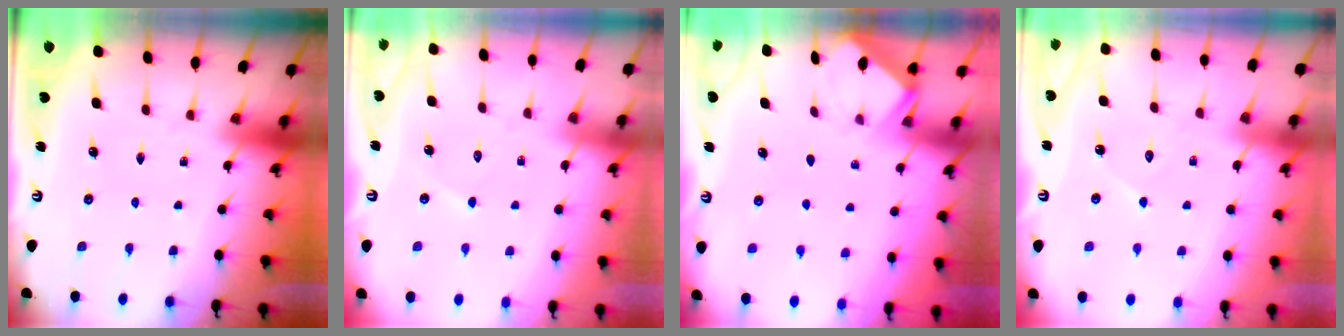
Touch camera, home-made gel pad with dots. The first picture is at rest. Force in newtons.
{"total": 2.8, "press": 2.8, "slide": 0.2}
{"total": 1.7, "press": 1.6, "slide": 0.2}
{"total": 6.7, "press": 6.7, "slide": 0.8}